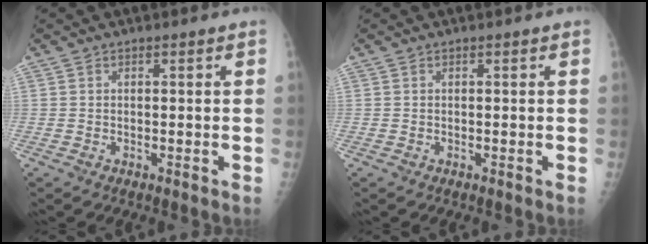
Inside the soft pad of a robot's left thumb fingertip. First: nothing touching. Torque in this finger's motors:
{"motor_torque": [-0.01, 0.01, 0.00, 0.00, 0.00]}